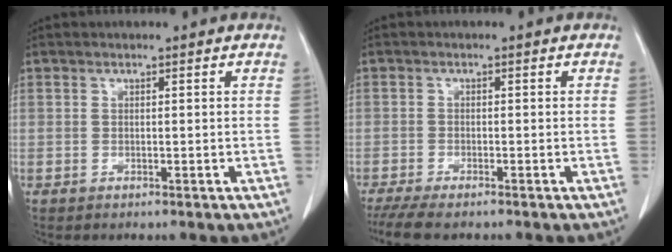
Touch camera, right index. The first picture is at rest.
{"total": 6.1, "force": [-5.0, 1.3, 3.3], "torque": [-0.052, -0.013, -0.081]}